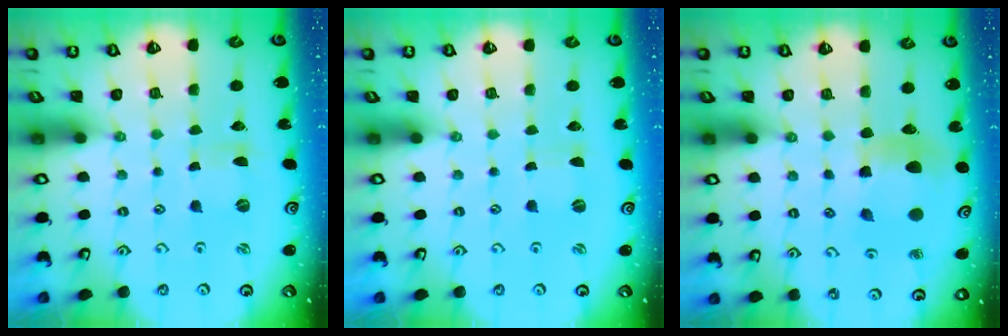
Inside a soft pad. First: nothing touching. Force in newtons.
{"total": 0.0}
{"total": 9.7, "press": 9.6, "slide": 1.0}